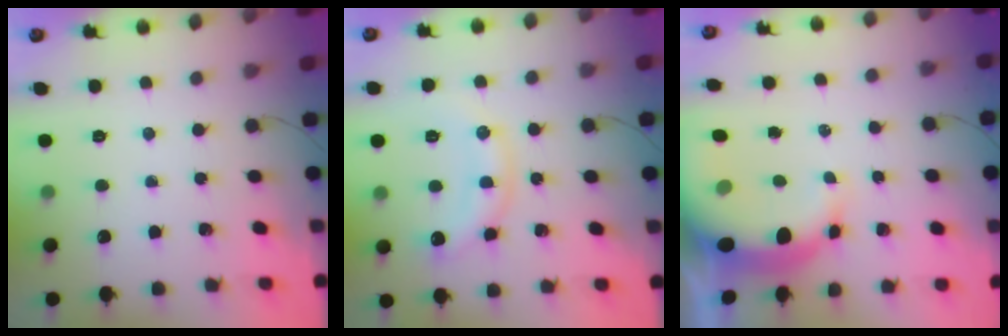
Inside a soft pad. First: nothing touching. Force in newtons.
{"total": 10.3, "press": 10.3, "slide": 0.8}
{"total": 9.6, "press": 9.3, "slide": 2.2}